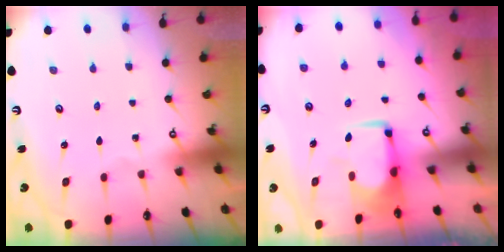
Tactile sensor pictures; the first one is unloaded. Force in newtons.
{"total": 0.5, "press": 0.5, "slide": 0.2}